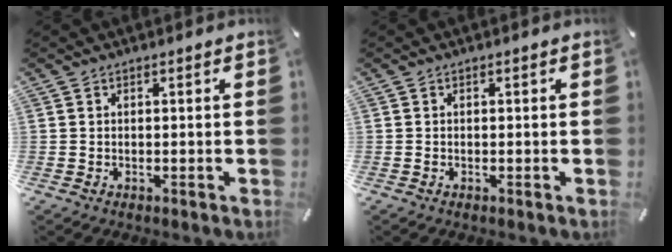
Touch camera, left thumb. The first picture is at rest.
{"total": 0.5, "force": [-0.2, 0.3, 0.4], "torque": [-0.007, 0.000, -0.005]}